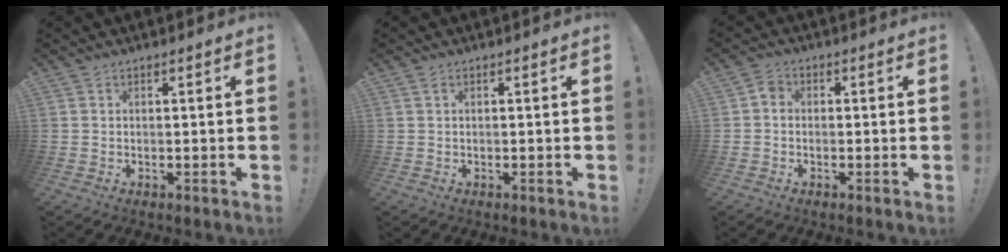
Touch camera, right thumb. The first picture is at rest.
{"total": 0.7, "force": [0.2, 0.2, 0.6], "torque": [-0.013, 0.002, 0.004]}
{"total": 2.6, "force": [-0.5, 2.0, 1.6], "torque": [-0.031, 0.011, -0.008]}